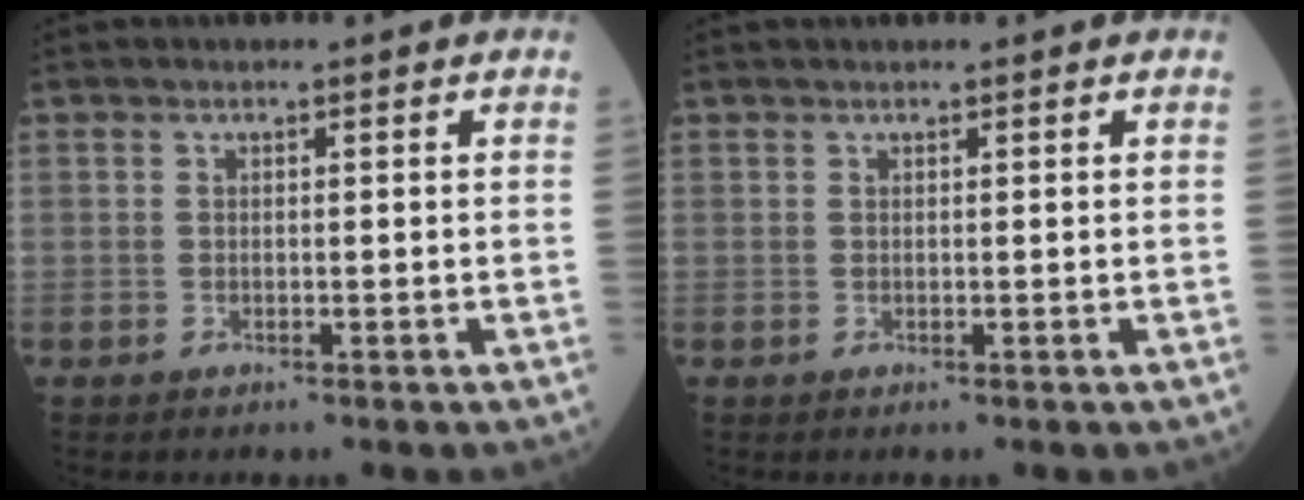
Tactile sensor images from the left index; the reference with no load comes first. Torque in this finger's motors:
{"motor_torque": [-0.75, 0.38, -0.12, 0.00]}